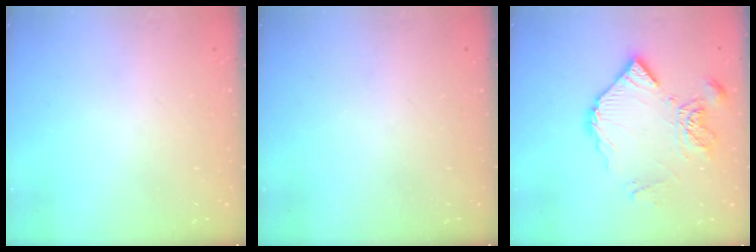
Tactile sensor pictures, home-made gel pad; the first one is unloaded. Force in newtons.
{"total": 0.0}
{"total": 12.0, "press": 11.9, "slide": 1.3}